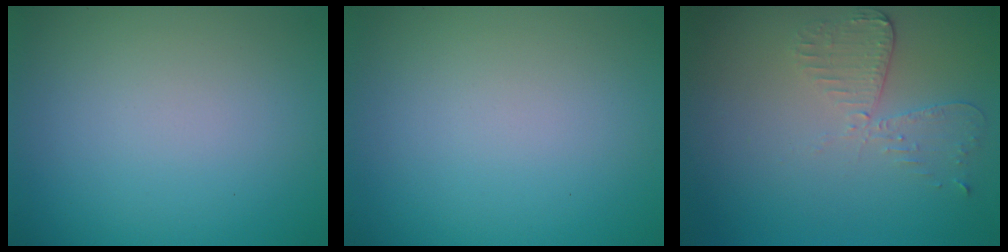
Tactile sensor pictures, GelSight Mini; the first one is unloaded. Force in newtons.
{"total": 0.0}
{"total": 2.7, "press": 2.4, "slide": 1.2}